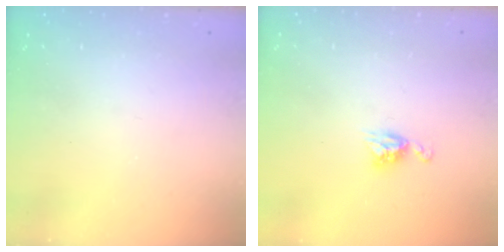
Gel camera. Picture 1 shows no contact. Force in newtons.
{"total": 6.5, "press": 6.5, "slide": 0.5}